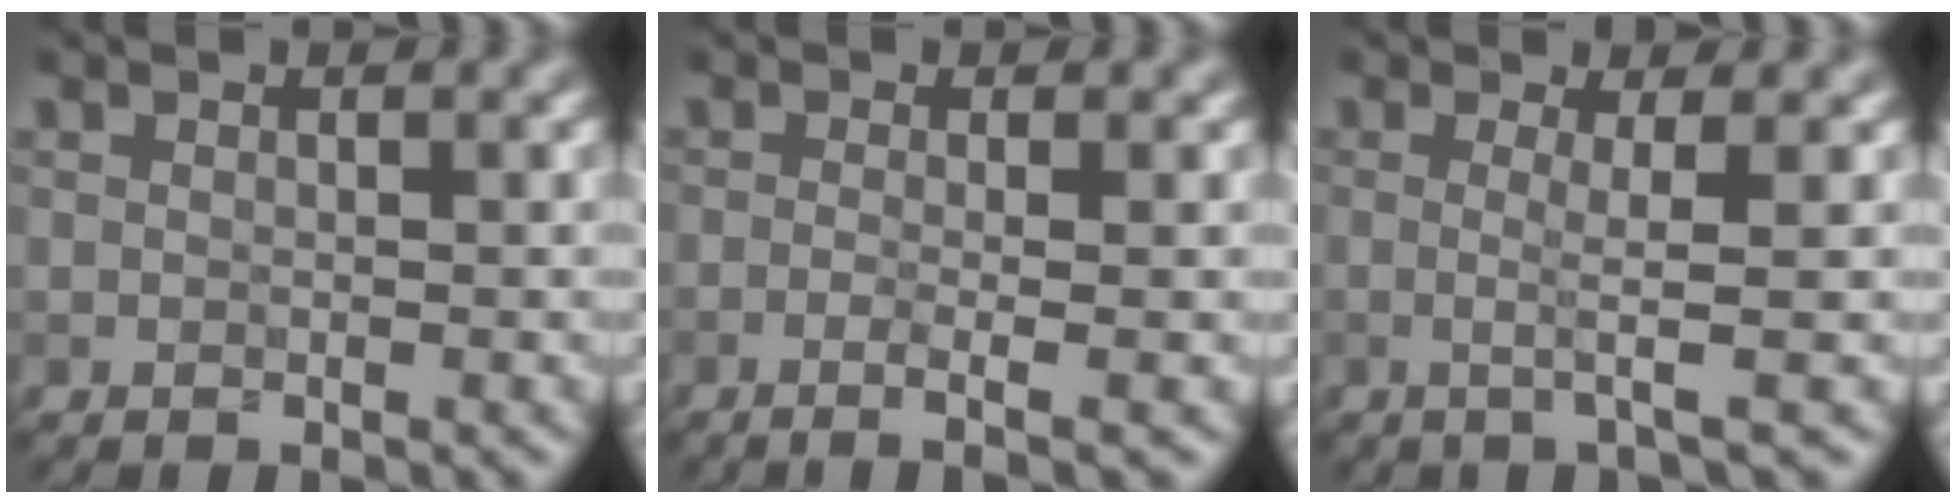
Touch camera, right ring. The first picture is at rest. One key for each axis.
{"total": 3.3, "fx": -0.9, "fy": 1.3, "fz": 2.9, "tx": -0.029, "ty": -0.002, "tz": -0.026}
{"total": 2.4, "fx": 0.1, "fy": 0.3, "fz": 2.4, "tx": -0.045, "ty": -0.005, "tz": -0.010}